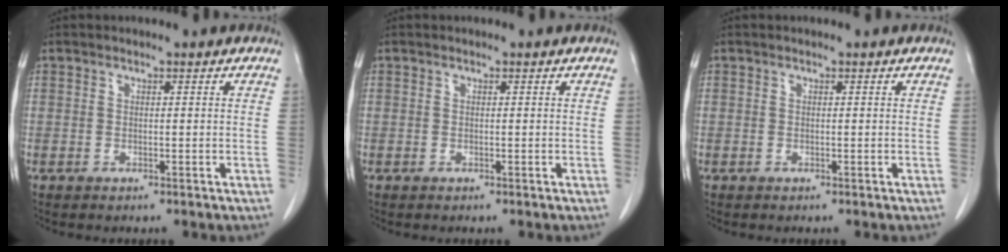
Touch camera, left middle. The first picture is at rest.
{"total": 0.0}
{"total": 0.0}